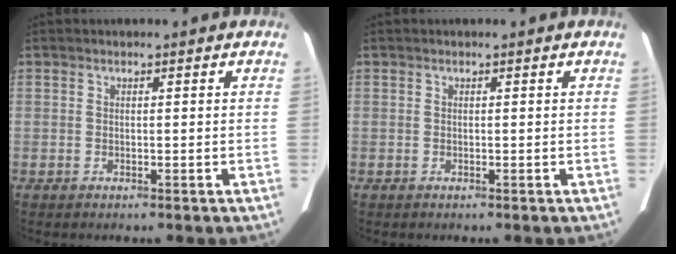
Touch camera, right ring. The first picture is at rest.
{"total": 0.0}